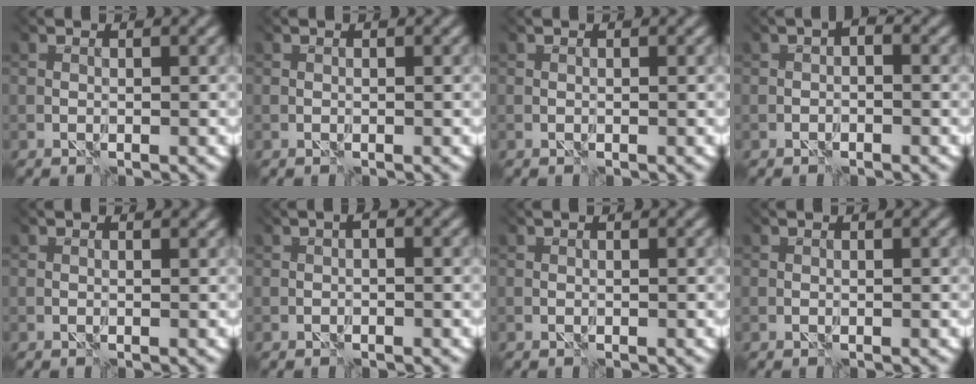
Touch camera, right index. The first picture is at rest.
{"total": 0.0}
{"total": 0.0}
{"total": 1.3, "force": [-1.2, -0.2, 0.0], "torque": [0.012, 0.002, -0.008]}
{"total": 0.6, "force": [0.2, 0.4, 0.4], "torque": [-0.002, 0.001, 0.002]}
{"total": 0.9, "force": [-0.8, -0.4, 0.0], "torque": [0.011, 0.004, -0.003]}
{"total": 0.0}
{"total": 0.0}